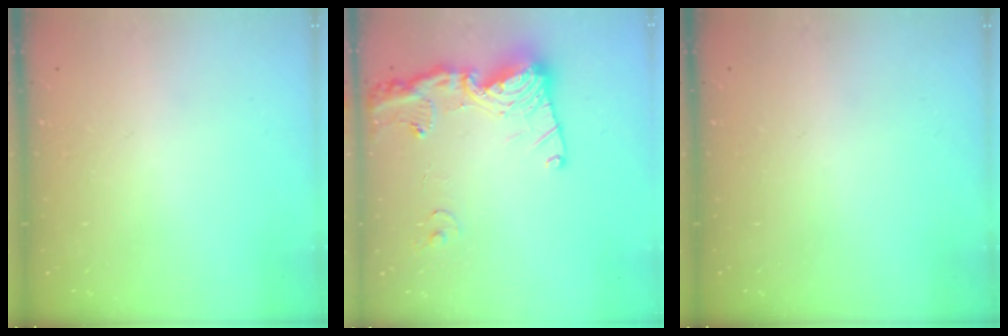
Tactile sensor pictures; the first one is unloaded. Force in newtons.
{"total": 17.6, "press": 17.5, "slide": 2.0}
{"total": 0.0}